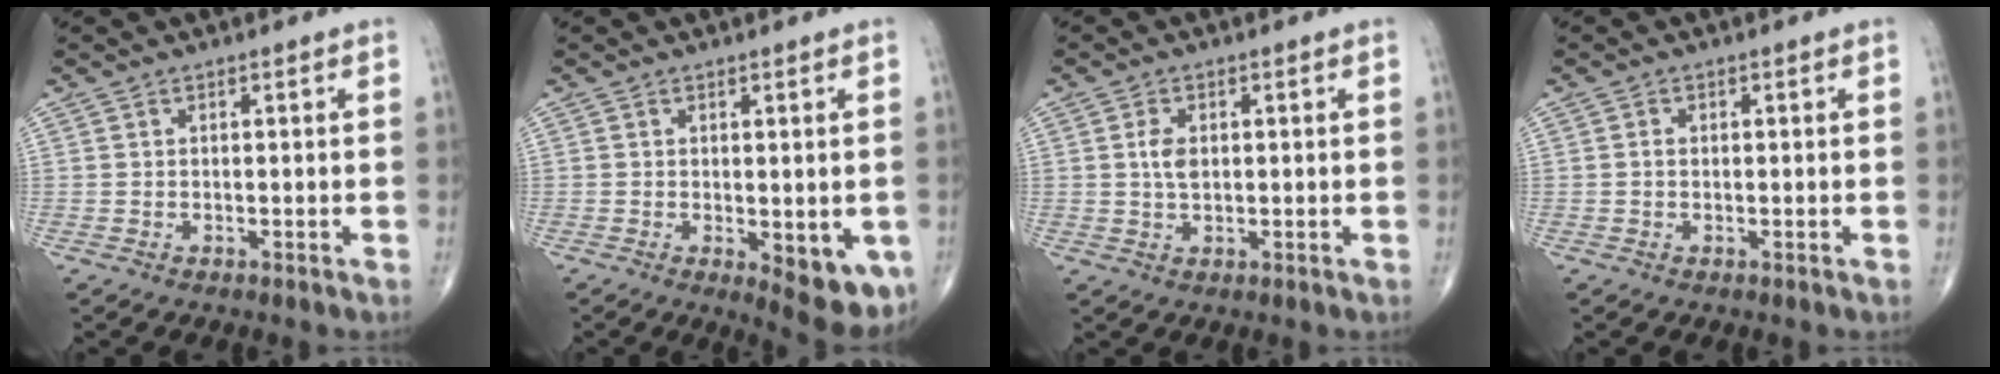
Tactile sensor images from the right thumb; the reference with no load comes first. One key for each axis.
{"total": 9.8, "fx": -2.9, "fy": 4.0, "fz": 8.4, "tx": -0.088, "ty": -0.016, "tz": -0.028}
{"total": 3.2, "fx": 0.5, "fy": 1.9, "fz": 2.6, "tx": -0.046, "ty": -0.001, "tz": 0.009}
{"total": 0.9, "fx": 0.0, "fy": 0.7, "fz": 0.6, "tx": -0.010, "ty": 0.003, "tz": -0.001}